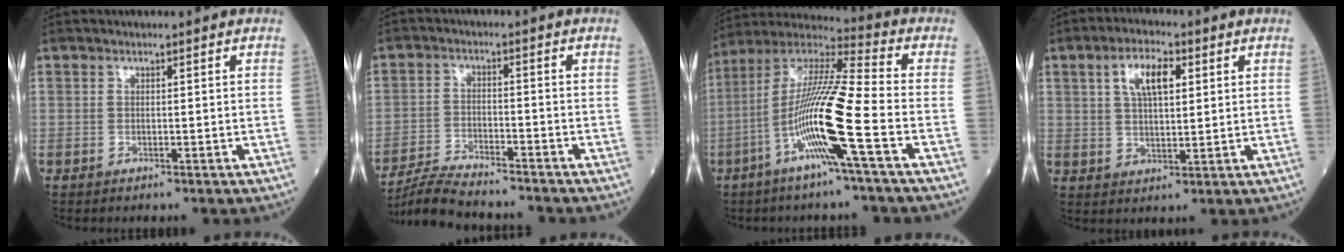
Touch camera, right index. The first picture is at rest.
{"total": 9.1, "force": [-8.6, 0.4, 3.0], "torque": [-0.052, -0.012, -0.148]}
{"total": 15.4, "force": [-5.4, -0.6, 14.4], "torque": [-0.282, -0.001, -0.112]}
{"total": 7.1, "force": [2.7, 2.7, 6.0], "torque": [-0.112, 0.013, 0.050]}